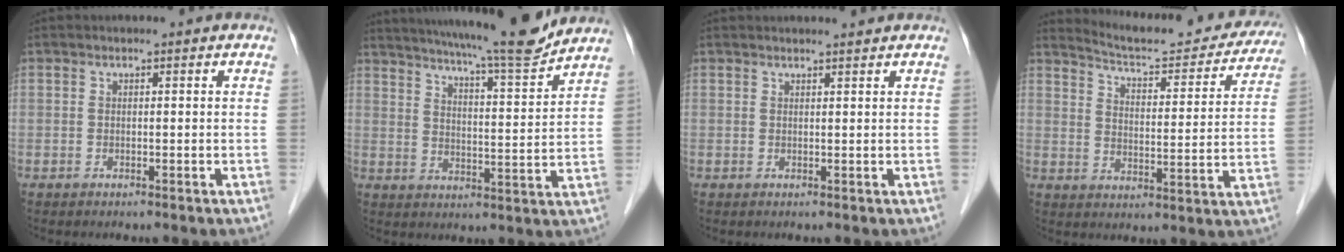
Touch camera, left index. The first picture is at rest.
{"total": 16.1, "force": [14.6, -0.2, 6.9], "torque": [-0.113, -0.021, 0.205]}
{"total": 2.9, "force": [2.9, -0.1, 0.7], "torque": [-0.010, 0.014, 0.037]}
{"total": 18.0, "force": [17.0, 3.2, 4.9], "torque": [-0.062, -0.025, 0.214]}